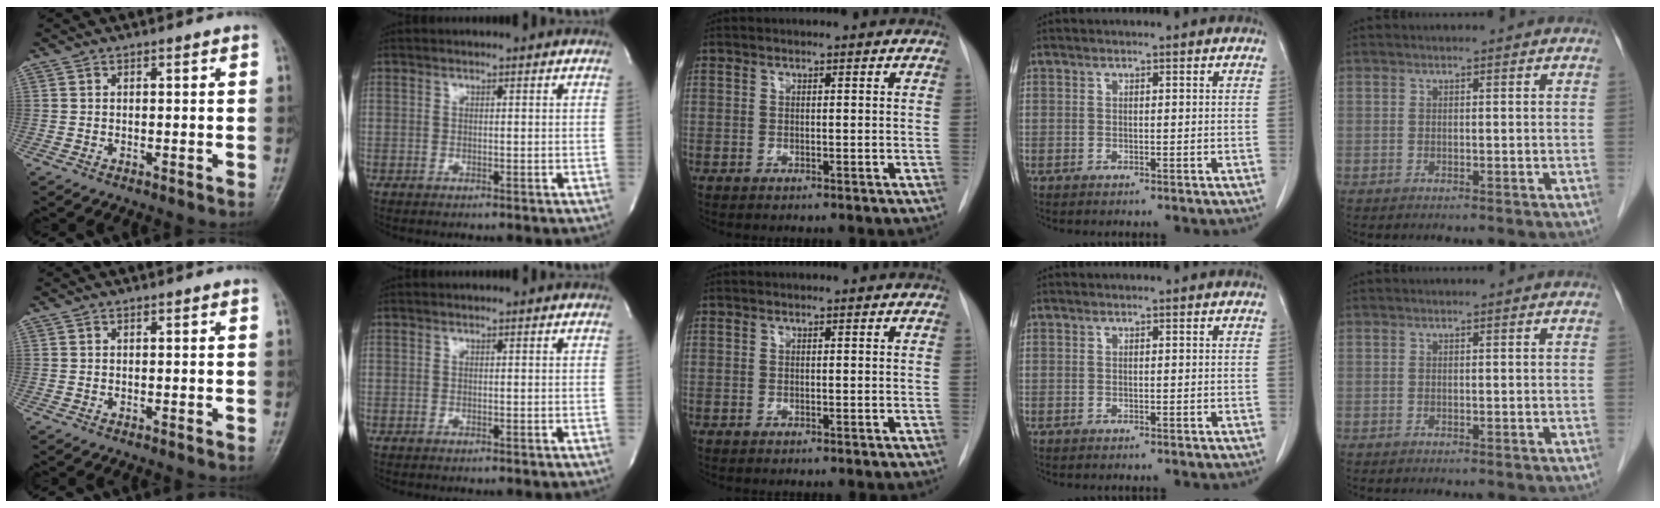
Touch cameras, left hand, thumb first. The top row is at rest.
{}